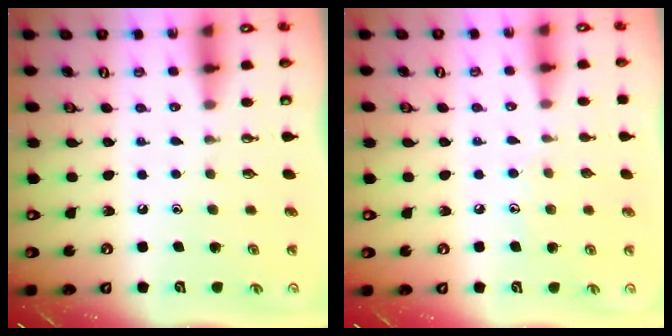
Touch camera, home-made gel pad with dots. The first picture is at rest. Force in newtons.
{"total": 5.3, "press": 5.3, "slide": 0.5}